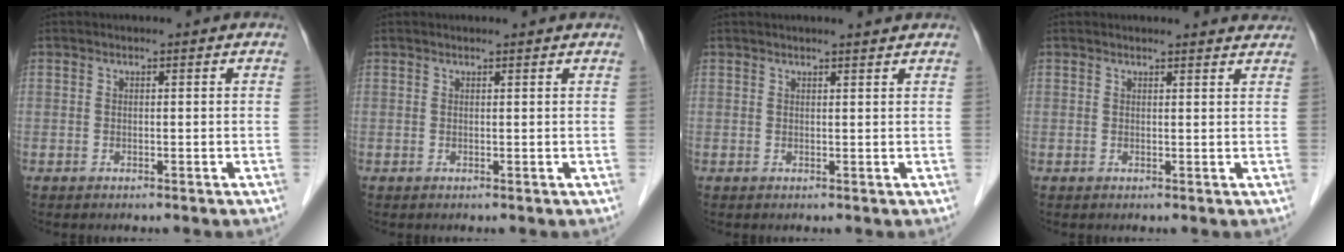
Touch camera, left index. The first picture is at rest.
{"total": 1.3, "force": [1.2, 0.0, 0.1], "torque": [-0.010, 0.003, 0.015]}
{"total": 2.6, "force": [2.4, -0.1, 0.8], "torque": [-0.014, 0.008, 0.029]}
{"total": 4.9, "force": [4.9, 0.5, 0.5], "torque": [-0.004, -0.002, 0.038]}